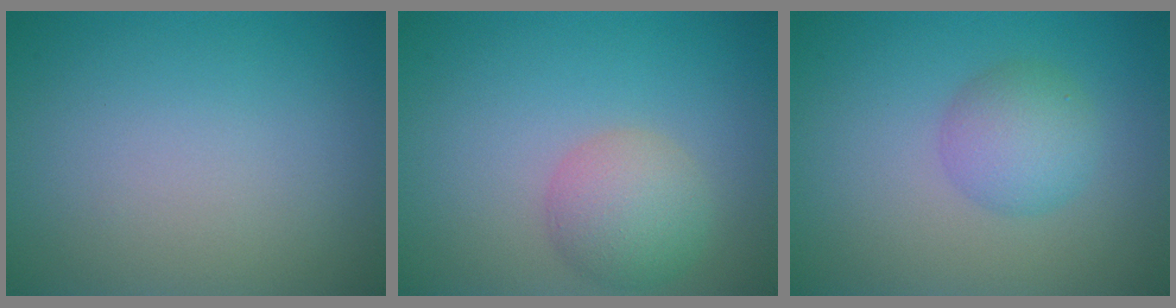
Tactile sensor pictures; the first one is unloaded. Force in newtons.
{"total": 3.7, "press": 3.7, "slide": 0.2}
{"total": 3.1, "press": 3.1, "slide": 0.1}